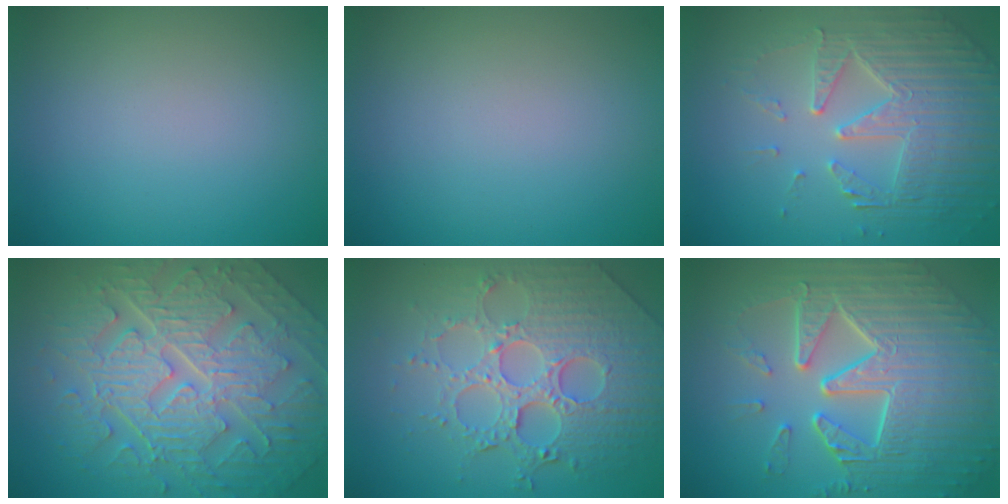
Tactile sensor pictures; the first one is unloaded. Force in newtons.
{"total": 0.0}
{"total": 5.9, "press": 4.7, "slide": 3.6}
{"total": 10.4, "press": 7.1, "slide": 7.6}
{"total": 8.1, "press": 5.9, "slide": 5.5}
{"total": 9.8, "press": 6.7, "slide": 7.2}